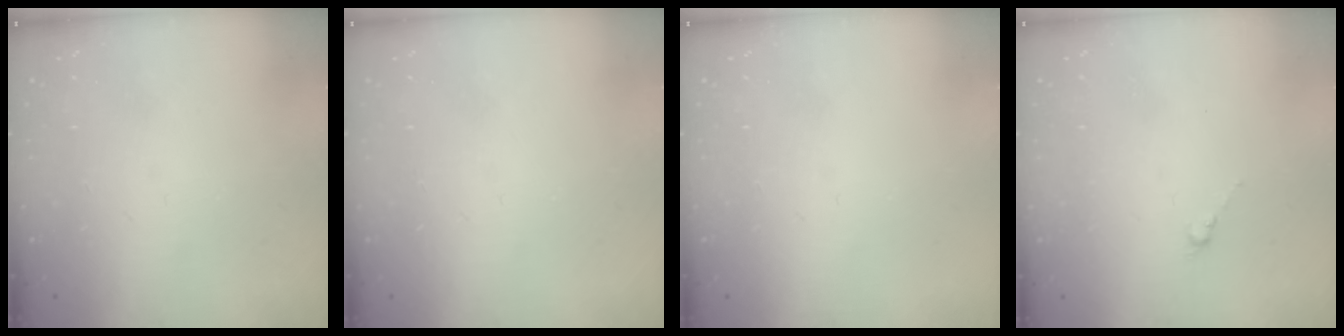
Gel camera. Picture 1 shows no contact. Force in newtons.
{"total": 0.0}
{"total": 0.0}
{"total": 0.5, "press": 0.3, "slide": 0.4}